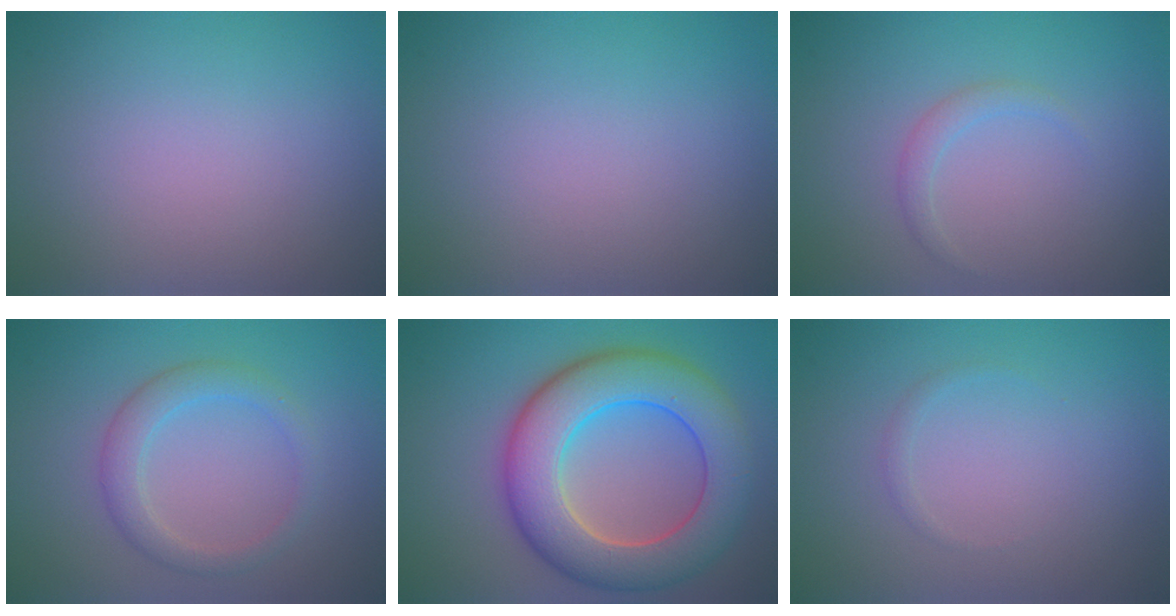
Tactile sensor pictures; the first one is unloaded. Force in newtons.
{"total": 0.0}
{"total": 1.2, "press": 1.1, "slide": 0.1}
{"total": 2.8, "press": 2.8, "slide": 0.1}
{"total": 10.0, "press": 9.9, "slide": 0.5}
{"total": 0.6, "press": 0.6, "slide": 0.1}